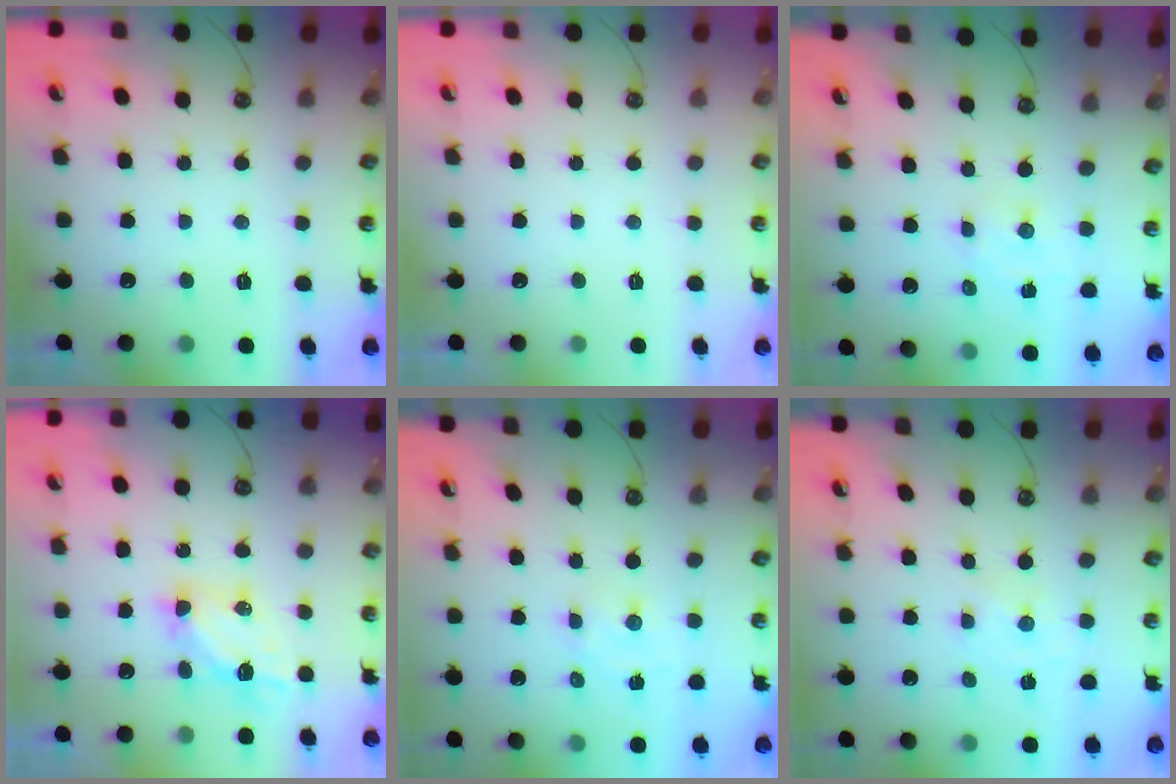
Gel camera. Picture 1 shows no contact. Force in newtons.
{"total": 0.0}
{"total": 1.6, "press": 1.6, "slide": 0.1}
{"total": 6.0, "press": 6.0, "slide": 0.5}
{"total": 2.1, "press": 2.1, "slide": 0.5}
{"total": 0.0}